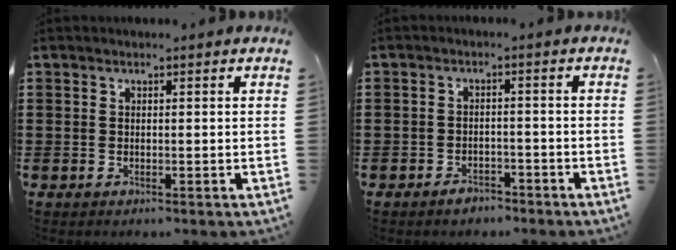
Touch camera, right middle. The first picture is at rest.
{"total": 2.2, "force": [-2.0, 0.8, 0.1], "torque": [-0.008, 0.004, -0.043]}